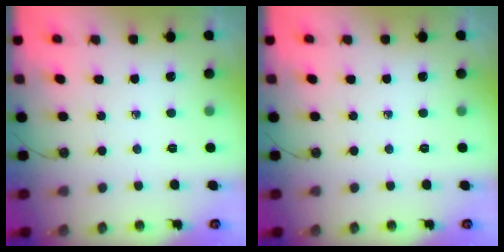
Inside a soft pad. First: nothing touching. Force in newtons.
{"total": 0.0}